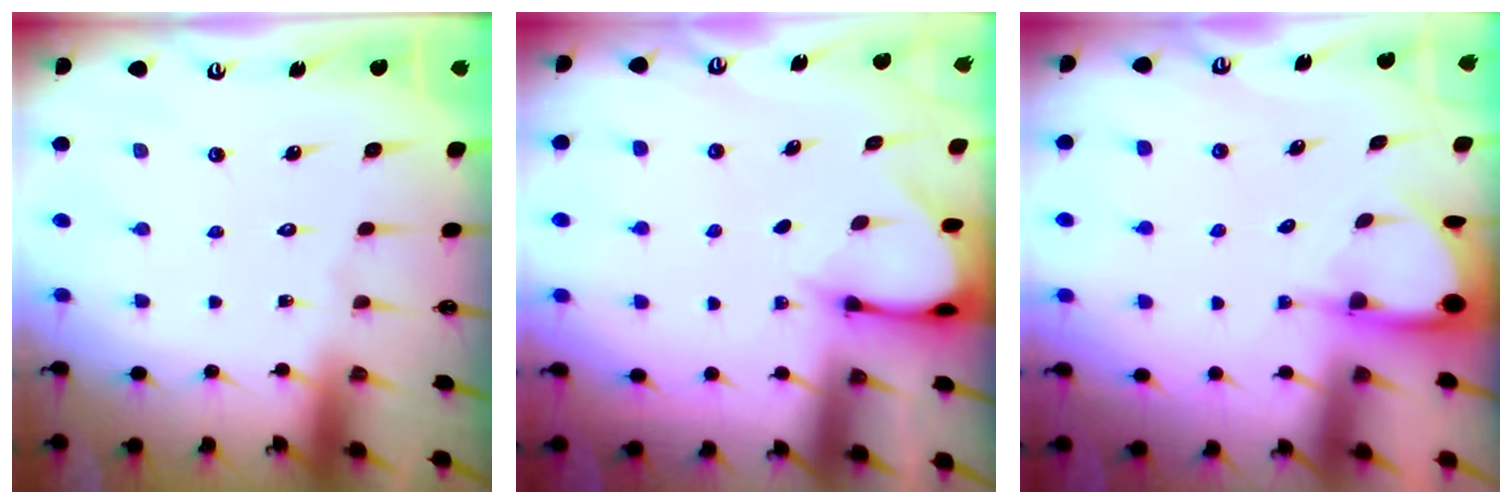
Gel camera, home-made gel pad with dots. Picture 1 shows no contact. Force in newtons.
{"total": 3.2, "press": 3.2, "slide": 0.2}
{"total": 3.4, "press": 3.4, "slide": 0.3}